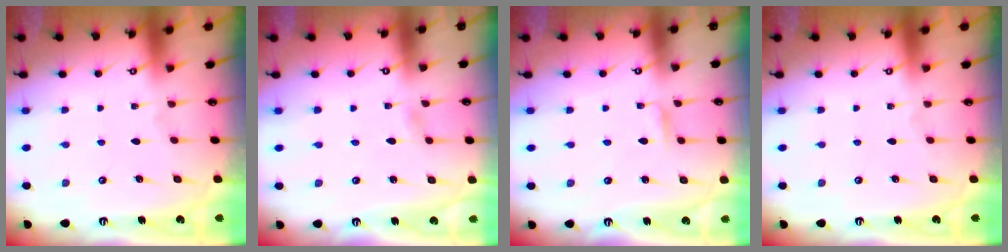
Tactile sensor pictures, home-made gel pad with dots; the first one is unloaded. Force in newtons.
{"total": 1.1, "press": 1.1, "slide": 0.1}
{"total": 2.5, "press": 2.5, "slide": 0.3}
{"total": 0.0}